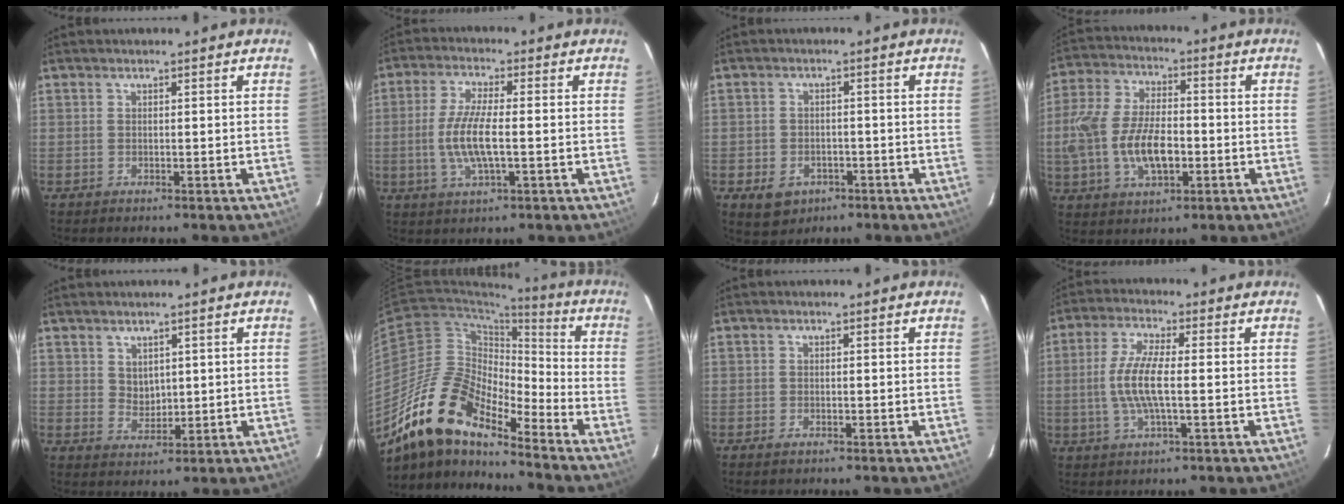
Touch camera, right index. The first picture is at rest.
{"total": 8.8, "force": [-1.2, 2.1, 8.4], "torque": [-0.171, -0.004, -0.025]}
{"total": 6.3, "force": [-3.1, 4.8, 2.7], "torque": [-0.065, 0.003, -0.037]}
{"total": 14.4, "force": [-3.0, 7.4, 12.0], "torque": [-0.253, 0.002, -0.052]}
{"total": 3.2, "force": [1.6, 2.4, 1.3], "torque": [-0.018, -0.001, 0.036]}
{"total": 17.7, "force": [-14.0, 5.3, 9.5], "torque": [-0.166, -0.013, -0.273]}
{"total": 1.3, "force": [-1.0, 0.5, 0.7], "torque": [-0.015, -0.002, -0.020]}
{"total": 8.5, "force": [-0.8, 1.8, 8.3], "torque": [-0.168, 0.000, -0.019]}